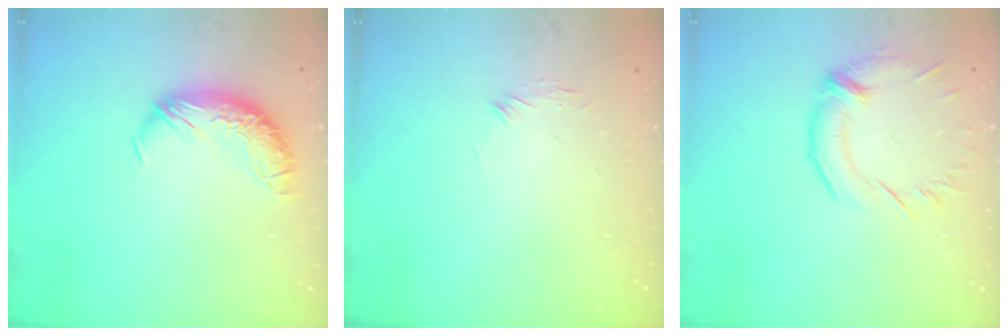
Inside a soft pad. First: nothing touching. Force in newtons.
{"total": 6.7, "press": 6.6, "slide": 1.0}
{"total": 1.5, "press": 0.3, "slide": 1.5}